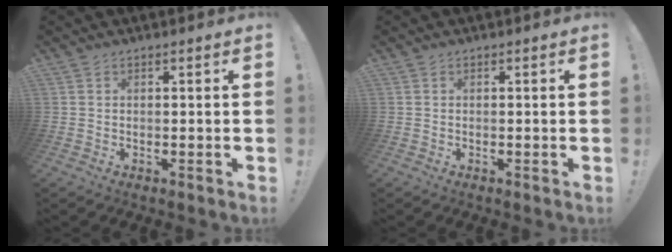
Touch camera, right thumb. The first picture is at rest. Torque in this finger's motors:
{"motor_torque": [0.11, -0.01, 0.32, -0.31, 0.00]}